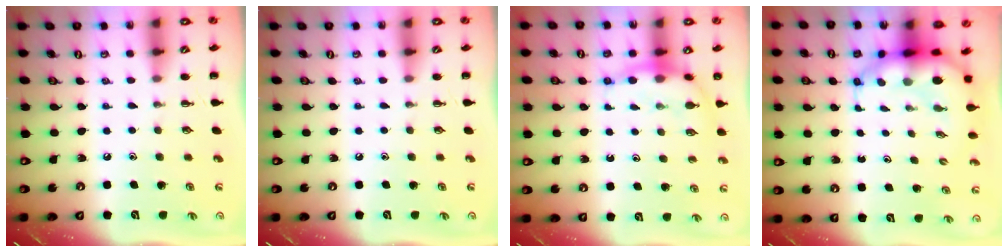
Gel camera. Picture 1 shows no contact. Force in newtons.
{"total": 0.0}
{"total": 7.2, "press": 7.0, "slide": 1.6}
{"total": 8.5, "press": 7.9, "slide": 3.0}